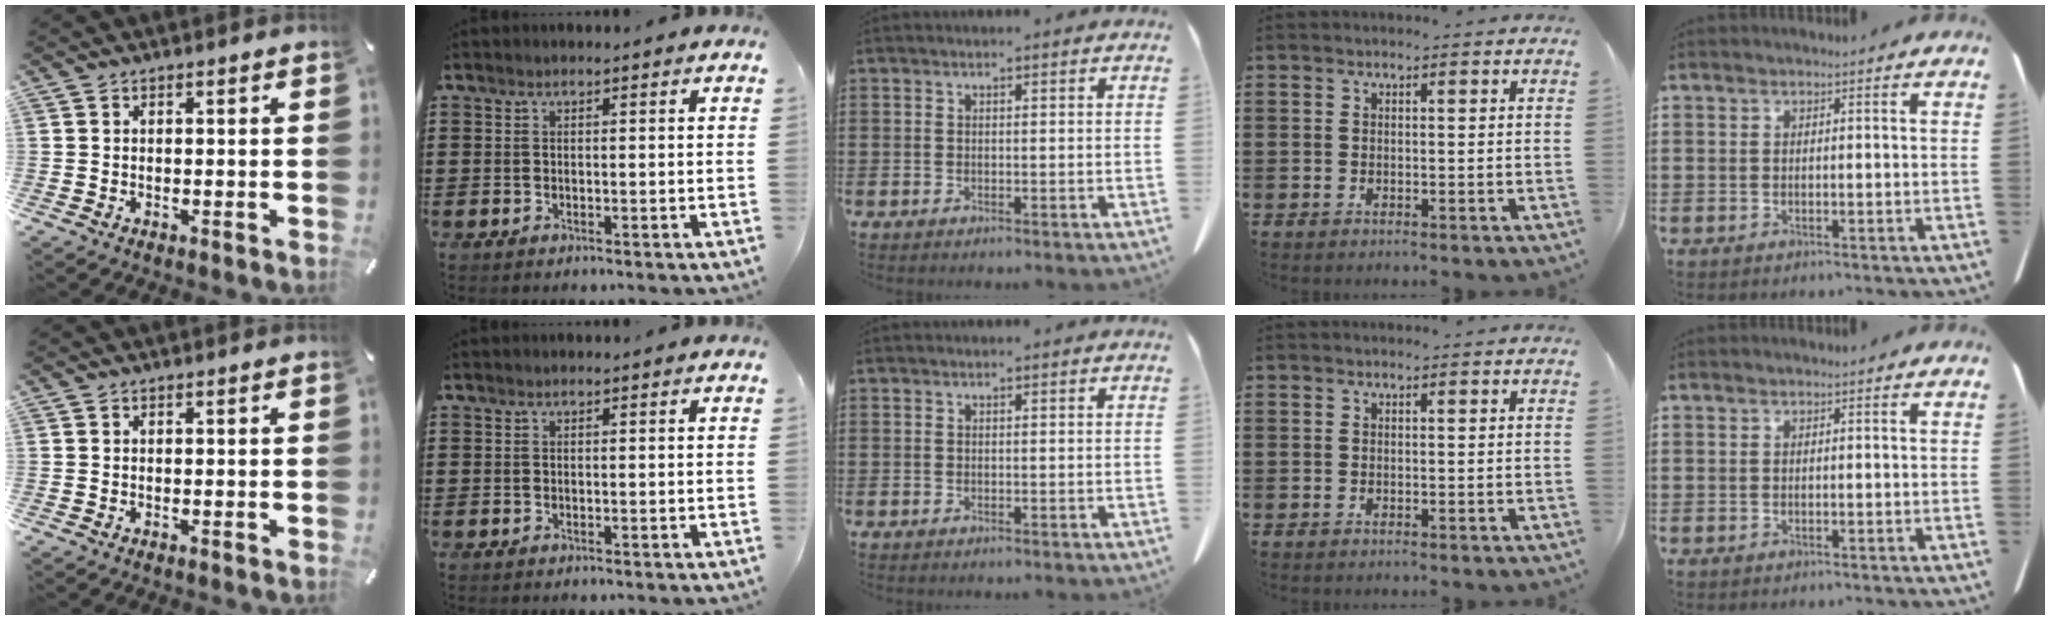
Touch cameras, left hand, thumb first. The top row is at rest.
{}